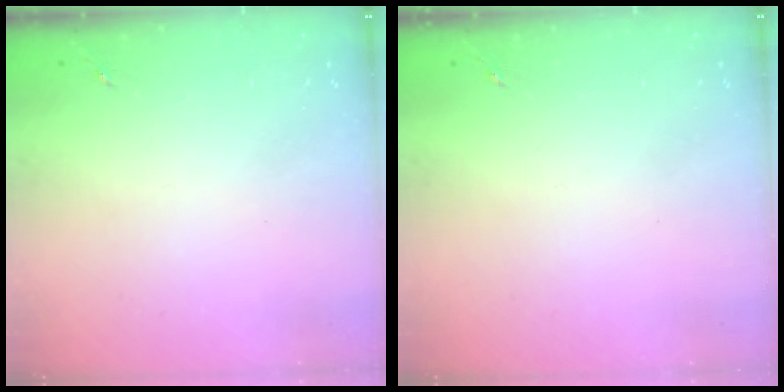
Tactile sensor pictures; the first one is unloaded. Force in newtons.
{"total": 0.0}